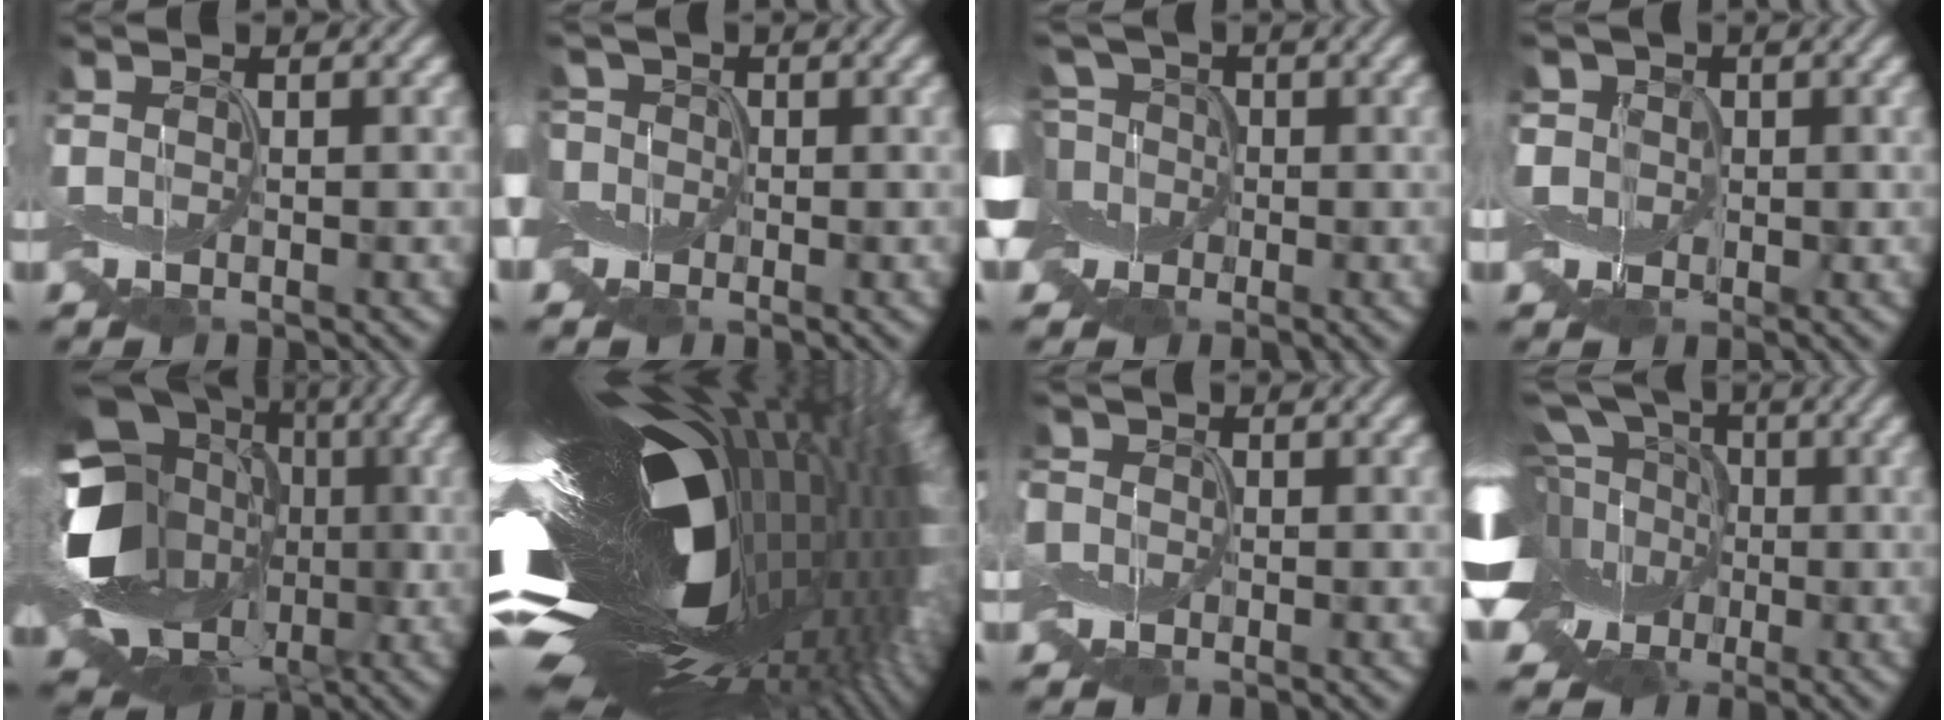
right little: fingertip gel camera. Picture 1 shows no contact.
{"total": 6.8, "force": [0.8, 5.3, 4.1], "torque": [-0.096, 0.019, -0.008]}
{"total": 11.0, "force": [0.6, 8.1, 7.4], "torque": [-0.129, 0.021, -0.020]}
{"total": 3.6, "force": [0.8, 3.3, 1.2], "torque": [-0.043, 0.007, 0.006]}
{"total": 17.3, "force": [0.4, 14.1, 10.0], "torque": [-0.175, -0.006, 0.003]}
{"total": 21.5, "force": [-0.9, 9.5, 19.3], "torque": [-0.290, -0.014, -0.017]}
{"total": 3.1, "force": [0.0, 2.9, 1.1], "torque": [-0.044, 0.004, -0.006]}
{"total": 14.9, "force": [1.1, 11.1, 10.0], "torque": [-0.180, 0.017, -0.023]}